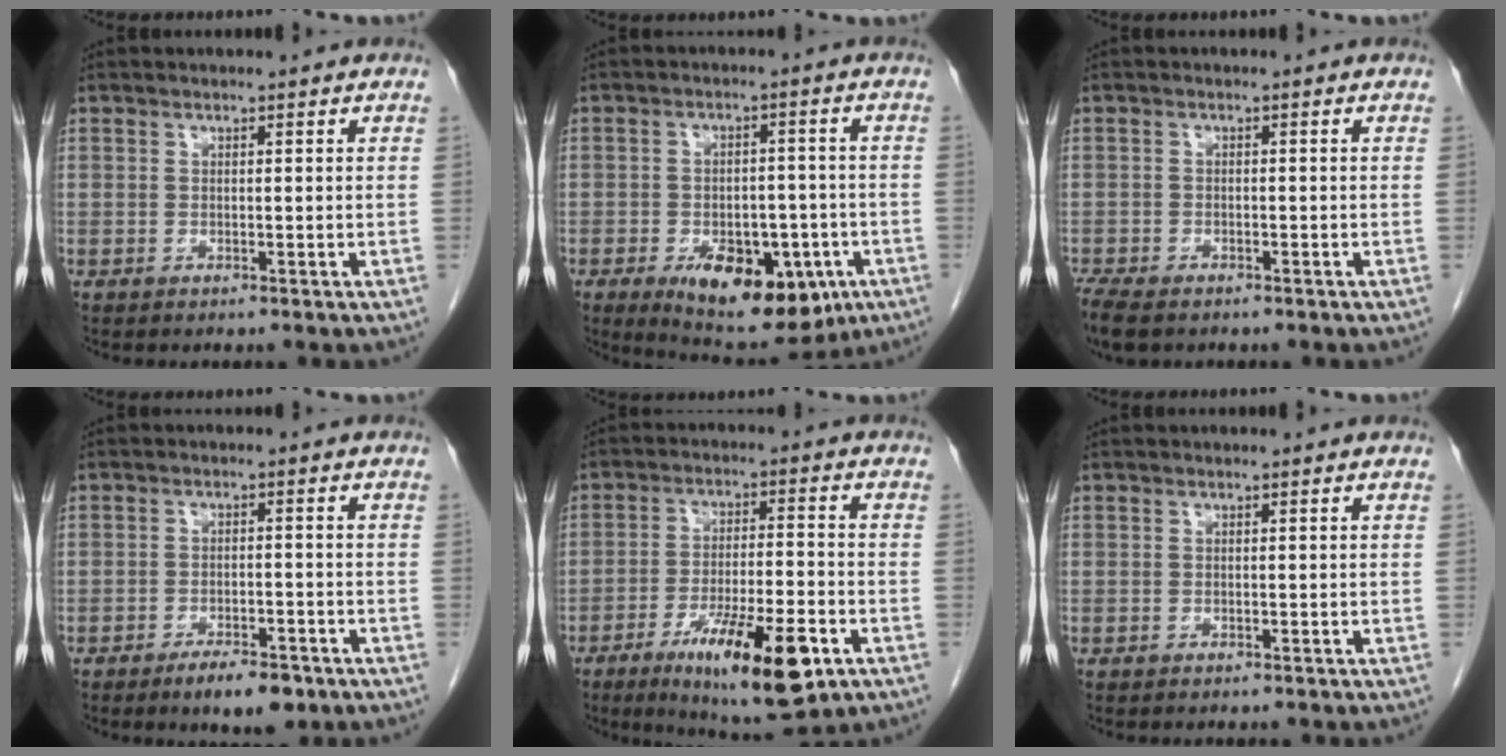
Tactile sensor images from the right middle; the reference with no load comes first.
{"total": 13.7, "force": [-6.4, 6.8, 10.0], "torque": [-0.140, -0.001, -0.082]}
{"total": 6.4, "force": [-4.8, 2.7, 3.3], "torque": [-0.067, -0.015, -0.079]}
{"total": 5.7, "force": [-3.9, 1.9, 3.6], "torque": [-0.056, -0.001, -0.055]}
{"total": 14.8, "force": [-7.5, 2.7, 12.5], "torque": [-0.201, -0.018, -0.111]}
{"total": 1.5, "force": [-1.3, 0.4, 0.6], "torque": [-0.014, -0.003, -0.016]}